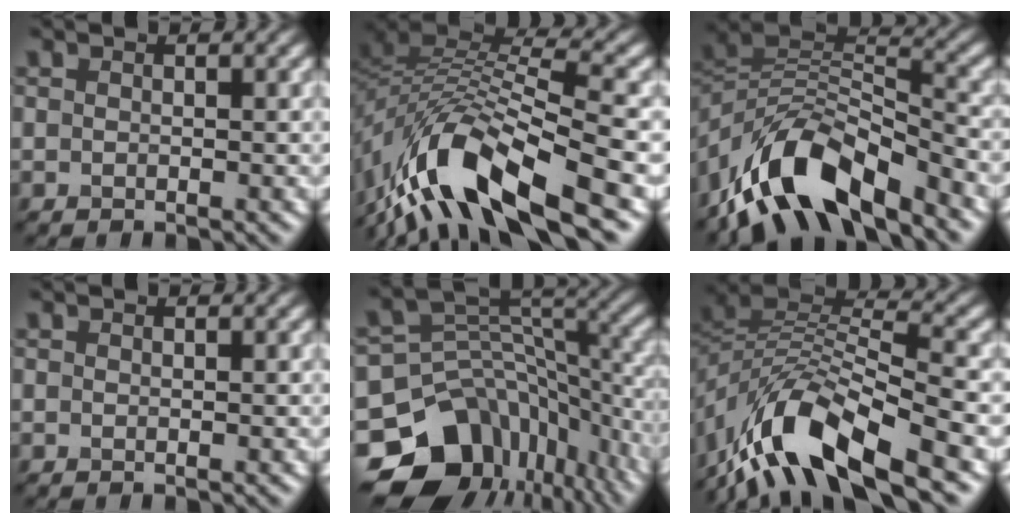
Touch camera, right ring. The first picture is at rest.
{"total": 12.2, "force": [-7.3, 4.4, 8.7], "torque": [-0.176, 0.014, -0.139]}
{"total": 9.7, "force": [-6.6, 3.8, 5.9], "torque": [-0.094, 0.007, -0.131]}
{"total": 0.0}
{"total": 15.2, "force": [-9.0, 10.6, 6.2], "torque": [-0.145, 0.000, -0.125]}
{"total": 10.8, "force": [-7.0, 4.2, 7.1], "torque": [-0.131, 0.004, -0.144]}